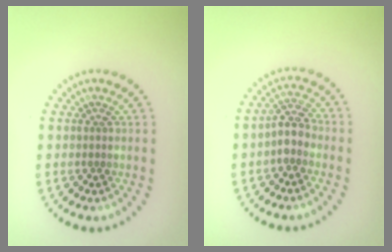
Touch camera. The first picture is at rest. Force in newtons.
{"total": 2.4, "press": 2.0, "slide": 1.3}